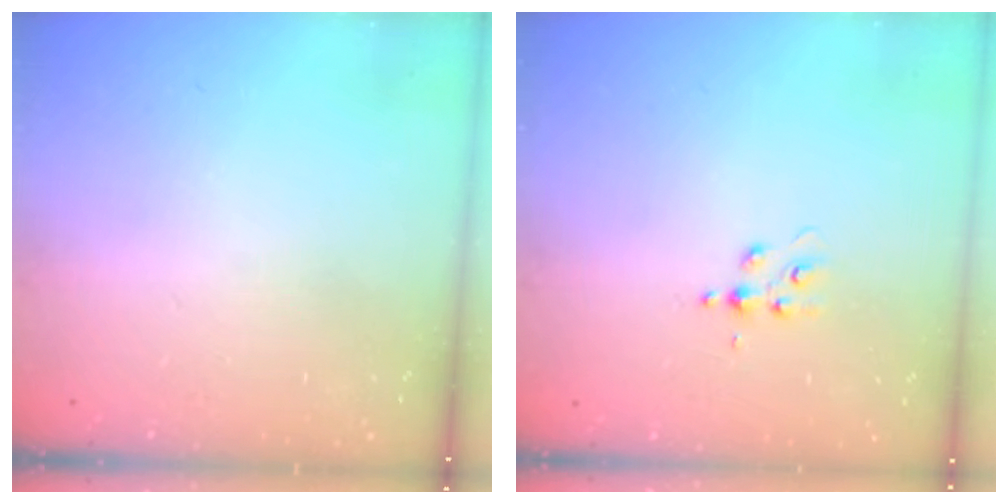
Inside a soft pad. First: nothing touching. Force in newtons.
{"total": 3.5, "press": 3.5, "slide": 0.4}